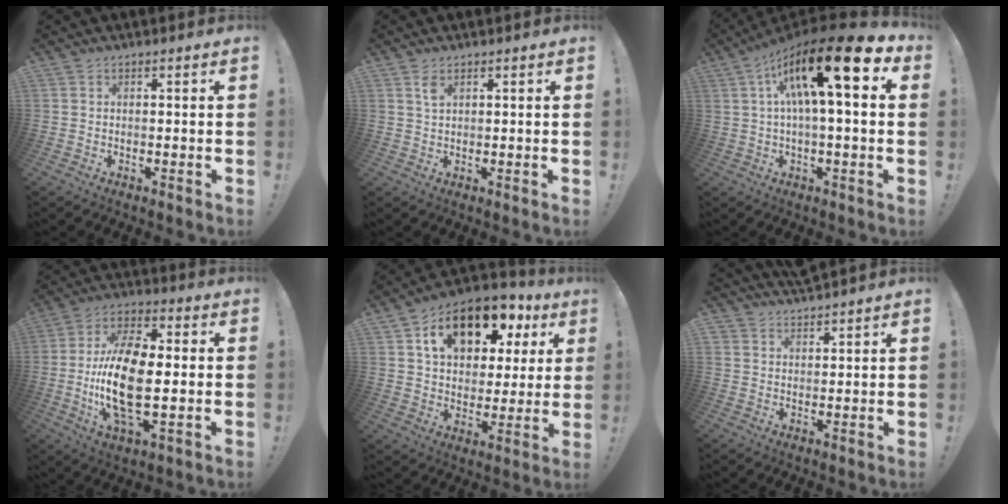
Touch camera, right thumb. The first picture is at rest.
{"total": 2.8, "force": [1.4, 1.3, 2.0], "torque": [-0.028, -0.005, 0.023]}
{"total": 18.2, "force": [6.6, 3.6, 16.6], "torque": [-0.277, -0.039, 0.100]}
{"total": 19.5, "force": [-1.7, 9.0, 17.2], "torque": [-0.340, -0.004, -0.032]}
{"total": 17.3, "force": [9.1, 10.0, 10.8], "torque": [-0.172, -0.040, 0.157]}
{"total": 3.4, "force": [3.3, 0.9, -0.1], "torque": [0.008, -0.026, 0.063]}